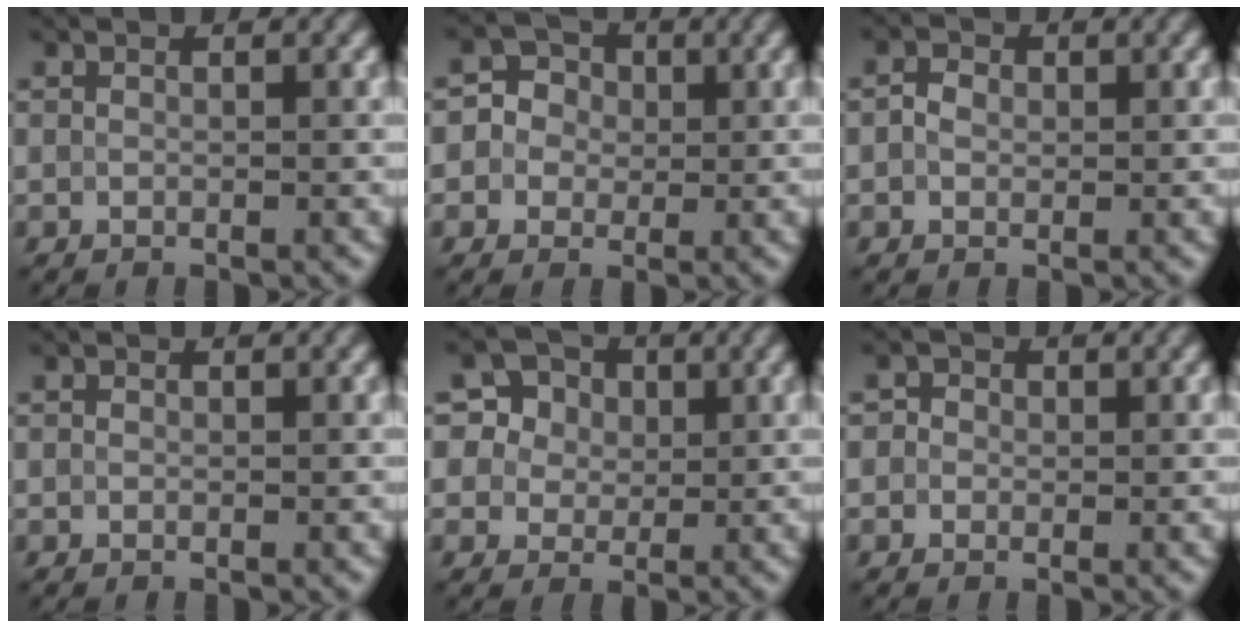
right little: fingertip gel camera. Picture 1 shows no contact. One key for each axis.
{"total": 3.3, "fx": 0.2, "fy": 3.1, "fz": 1.0, "tx": 0.005, "ty": 0.011, "tz": -0.014}
{"total": 1.6, "fx": 0.0, "fy": 1.3, "fz": 1.0, "tx": -0.019, "ty": 0.004, "tz": -0.005}
{"total": 0.0}
{"total": 8.3, "fx": 4.1, "fy": 6.4, "fz": 3.4, "tx": -0.075, "ty": 0.026, "tz": 0.052}
{"total": 1.7, "fx": 0.4, "fy": 1.5, "fz": 0.6, "tx": 0.002, "ty": 0.005, "tz": -0.009}